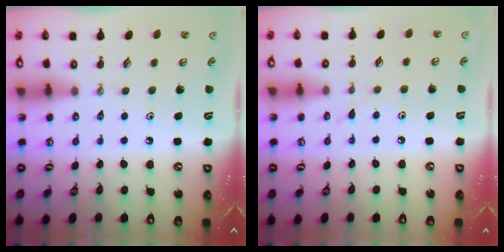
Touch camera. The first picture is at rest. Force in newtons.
{"total": 4.1, "press": 4.0, "slide": 0.5}